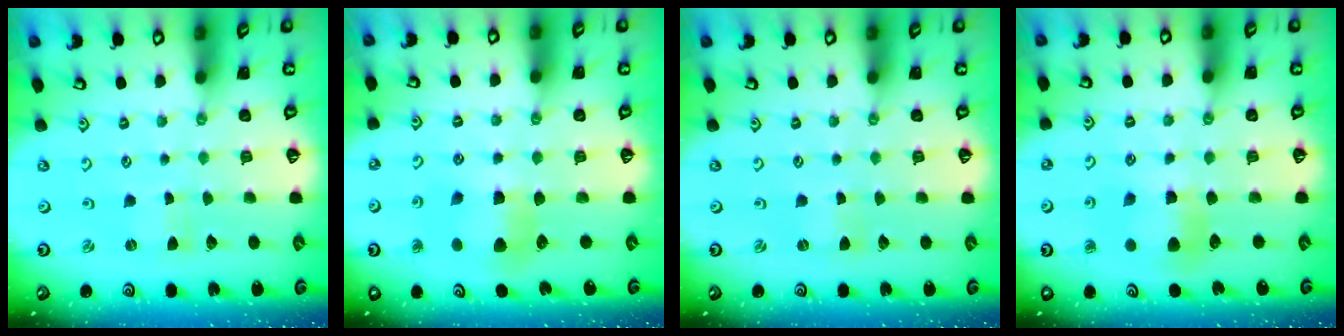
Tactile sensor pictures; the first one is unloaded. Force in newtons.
{"total": 6.1, "press": 6.1, "slide": 0.6}
{"total": 0.0}
{"total": 6.5, "press": 6.5, "slide": 0.6}